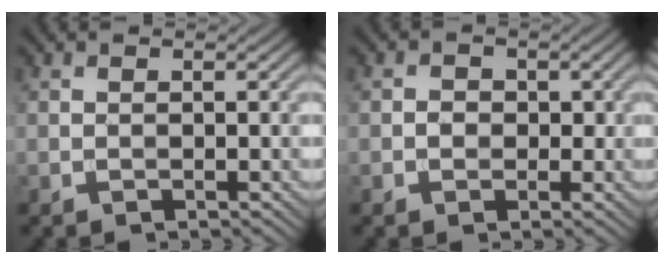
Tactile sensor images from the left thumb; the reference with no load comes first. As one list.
[{"total": 1.8, "force": [-0.2, 1.6, 0.7], "torque": [-0.004, -0.004, -0.007]}]